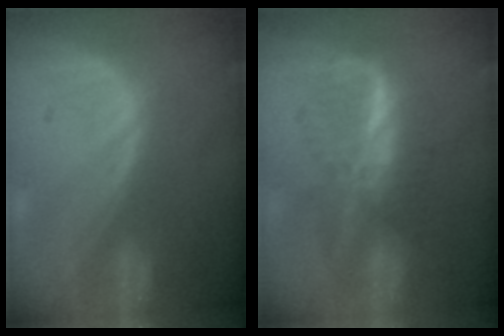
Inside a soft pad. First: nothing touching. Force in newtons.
{"total": 5.9, "press": 5.8, "slide": 0.8}